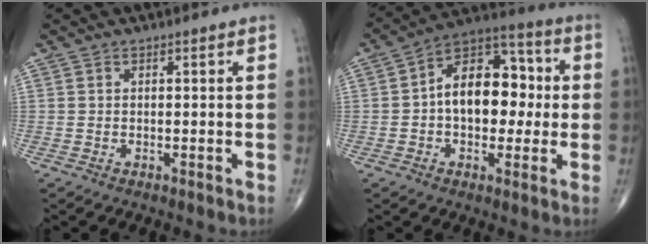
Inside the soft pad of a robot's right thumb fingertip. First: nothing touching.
{"total": 15.6, "force": [0.4, 9.8, 12.1], "torque": [-0.147, 0.036, -0.004]}